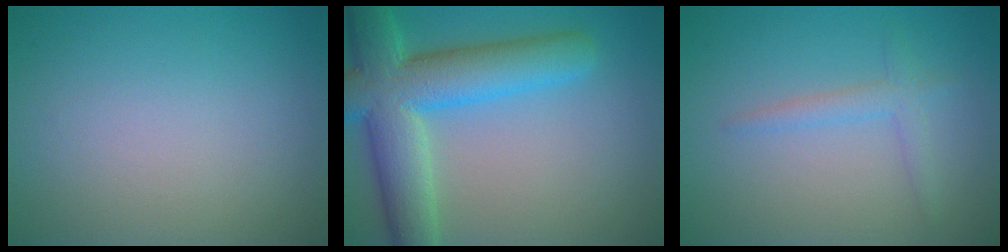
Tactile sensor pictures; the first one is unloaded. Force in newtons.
{"total": 9.4, "press": 9.4, "slide": 0.6}
{"total": 1.8, "press": 1.8, "slide": 0.1}